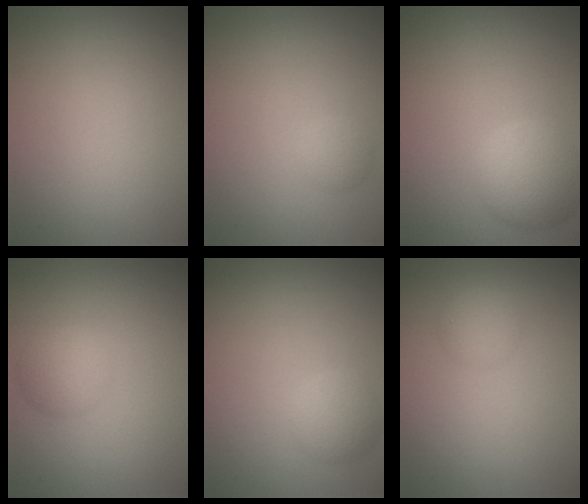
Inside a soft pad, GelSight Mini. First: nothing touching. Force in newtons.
{"total": 1.2, "press": 1.2, "slide": 0.0}
{"total": 4.1, "press": 4.1, "slide": 0.4}
{"total": 2.4, "press": 2.4, "slide": 0.1}
{"total": 2.2, "press": 2.2, "slide": 0.1}
{"total": 1.7, "press": 1.7, "slide": 0.0}